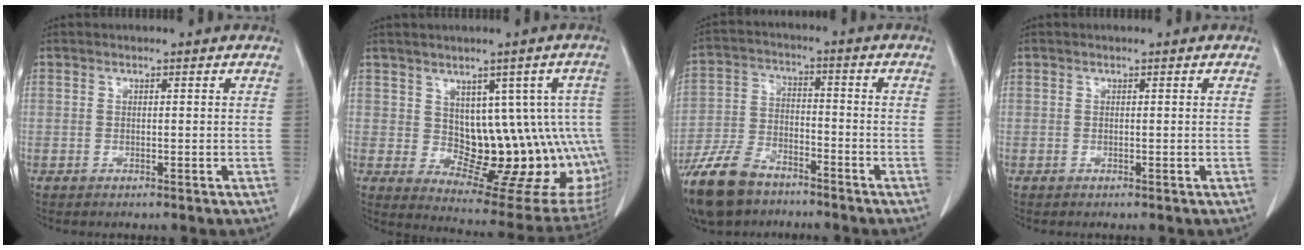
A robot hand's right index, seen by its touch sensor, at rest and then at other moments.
{"total": 15.0, "force": [0.7, 7.5, 12.9], "torque": [-0.132, 0.016, 0.030]}
{"total": 11.4, "force": [-8.5, 5.4, 5.4], "torque": [-0.117, -0.013, -0.159]}
{"total": 0.0}